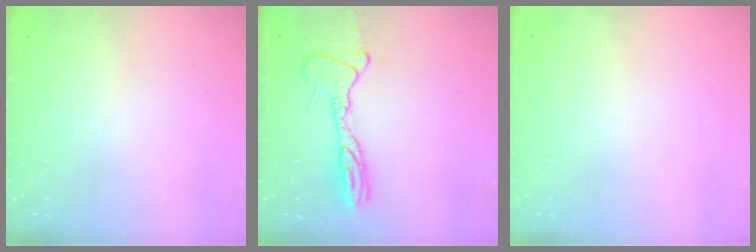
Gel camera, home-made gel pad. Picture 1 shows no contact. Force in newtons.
{"total": 13.1, "press": 13.1, "slide": 0.3}
{"total": 2.9, "press": 2.4, "slide": 1.6}